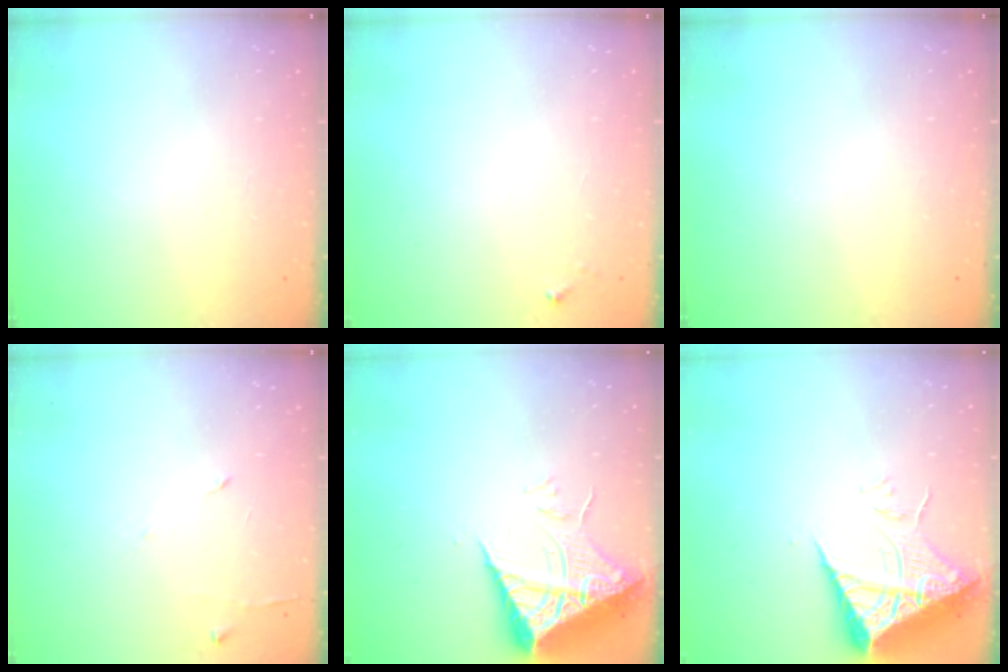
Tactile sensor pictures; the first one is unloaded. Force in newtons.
{"total": 2.8, "press": 2.8, "slide": 0.2}
{"total": 0.0}
{"total": 5.8, "press": 5.7, "slide": 0.6}
{"total": 9.7, "press": 9.6, "slide": 0.8}
{"total": 9.7, "press": 9.6, "slide": 0.8}